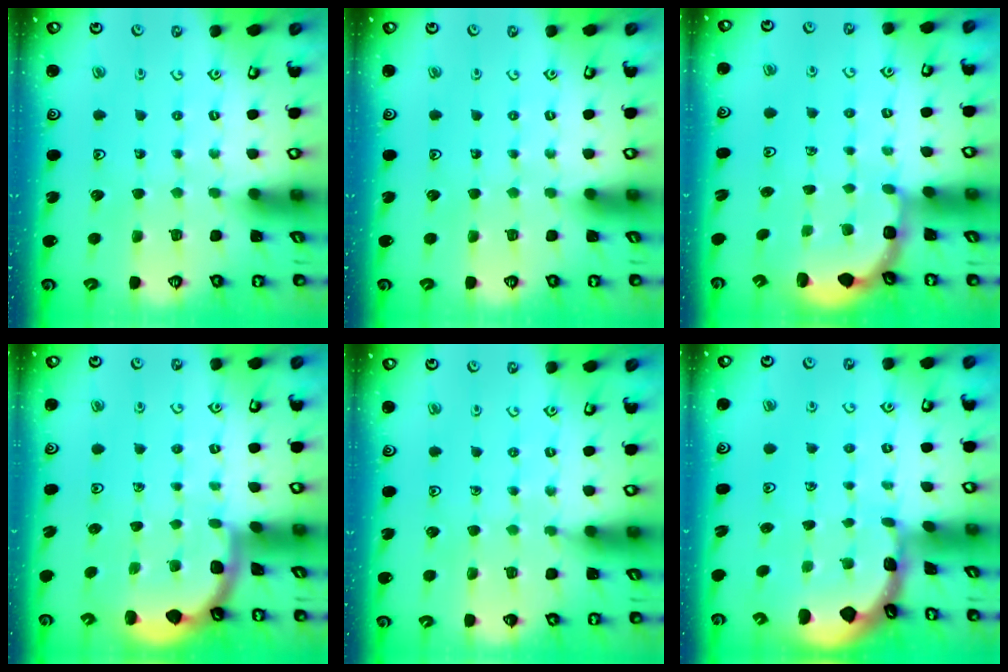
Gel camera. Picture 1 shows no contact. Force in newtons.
{"total": 0.0}
{"total": 3.0, "press": 2.3, "slide": 1.8}
{"total": 1.8, "press": 1.8, "slide": 0.0}
{"total": 2.7, "press": 2.7, "slide": 0.4}
{"total": 1.0, "press": 1.0, "slide": 0.1}